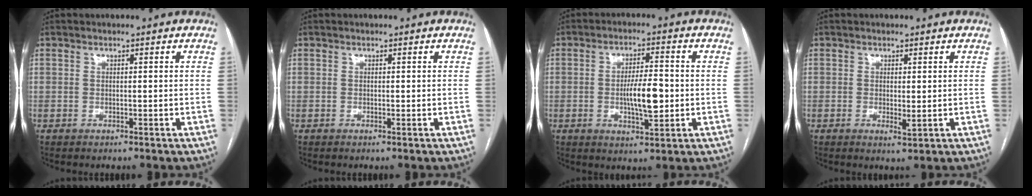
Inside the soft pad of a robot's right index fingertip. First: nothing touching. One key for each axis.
{"total": 0.0}
{"total": 7.2, "fx": -0.8, "fy": 1.8, "fz": 6.9, "tx": -0.122, "ty": 0.000, "tz": -0.012}
{"total": 1.6, "fx": -0.2, "fy": 0.4, "fz": 1.6, "tx": -0.026, "ty": -0.007, "tz": 0.003}